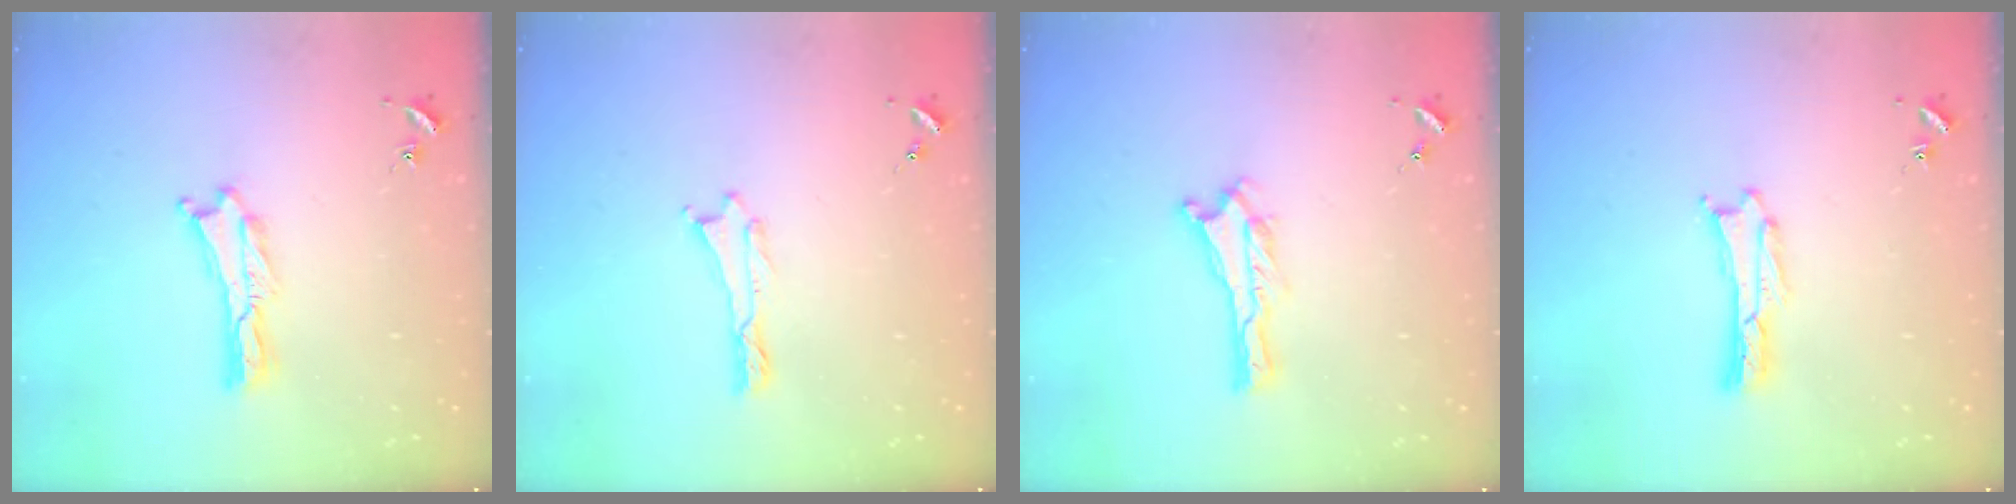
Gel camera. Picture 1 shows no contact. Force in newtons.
{"total": 0.0}
{"total": 0.0}
{"total": 0.0}